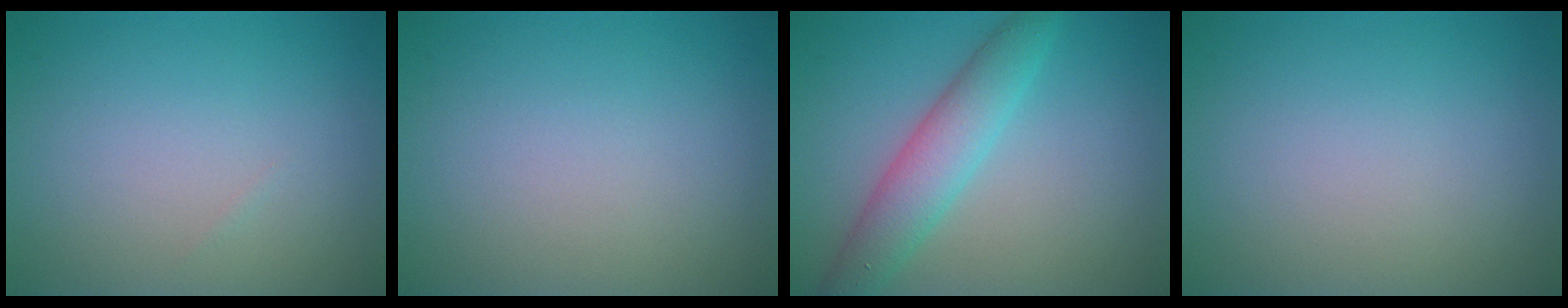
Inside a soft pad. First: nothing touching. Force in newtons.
{"total": 0.0}
{"total": 4.4, "press": 4.4, "slide": 0.1}
{"total": 0.0}